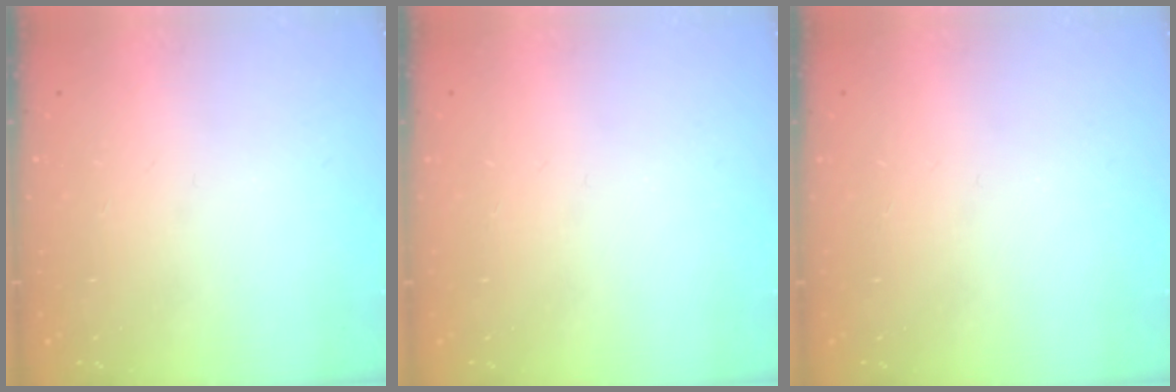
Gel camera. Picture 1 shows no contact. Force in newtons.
{"total": 0.0}
{"total": 0.0}